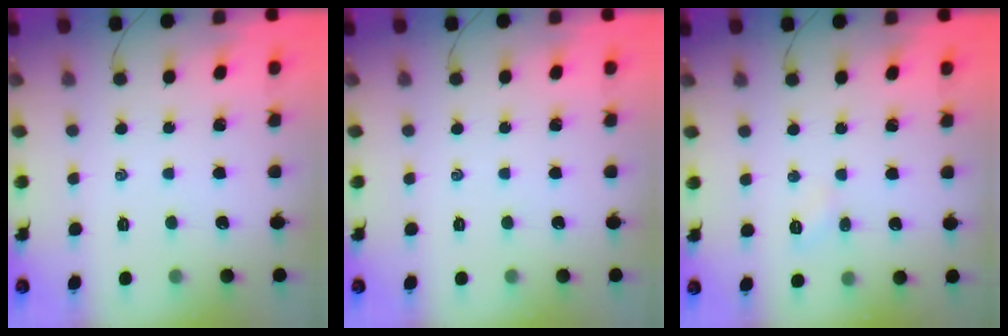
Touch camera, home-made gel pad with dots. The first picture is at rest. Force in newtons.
{"total": 0.0}
{"total": 4.2, "press": 4.0, "slide": 1.3}